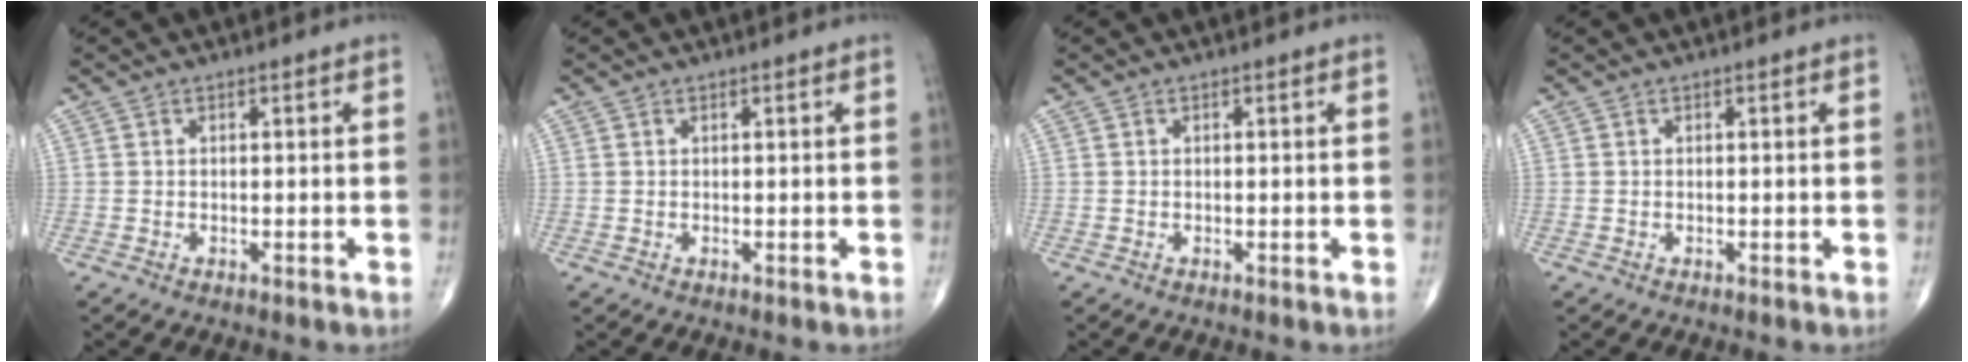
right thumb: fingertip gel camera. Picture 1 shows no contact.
{"total": 0.0}
{"total": 0.0}
{"total": 0.0}